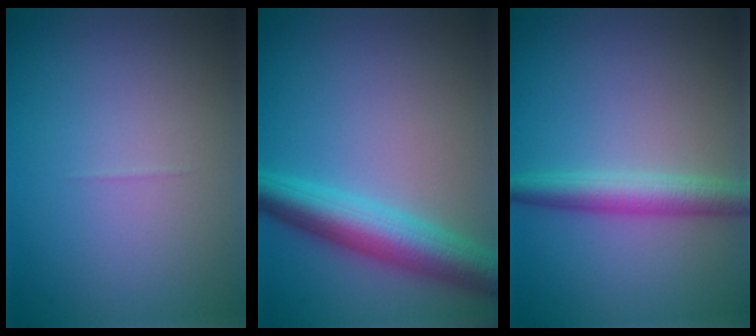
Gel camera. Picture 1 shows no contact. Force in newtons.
{"total": 6.2, "press": 6.2, "slide": 0.1}
{"total": 3.5, "press": 3.5, "slide": 0.1}